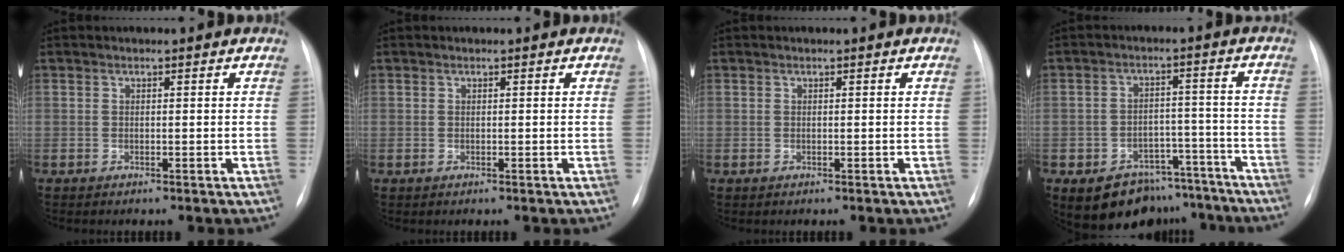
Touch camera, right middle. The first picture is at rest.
{"total": 0.0}
{"total": 0.0}
{"total": 11.3, "force": [-8.5, 6.8, 3.1], "torque": [-0.021, 0.043, -0.112]}